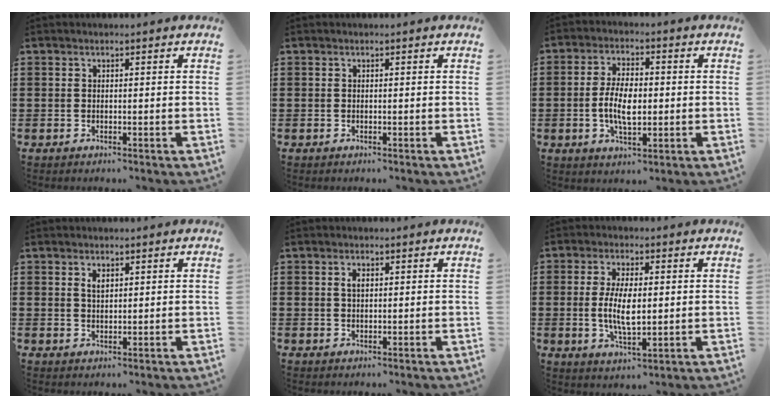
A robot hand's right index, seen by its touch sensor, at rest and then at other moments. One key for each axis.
{"total": 0.0}
{"total": 6.6, "fx": -0.7, "fy": 3.0, "fz": 5.8, "tx": -0.126, "ty": 0.001, "tz": -0.019}
{"total": 1.7, "fx": 0.9, "fy": 0.8, "fz": 1.2, "tx": -0.026, "ty": 0.005, "tz": 0.014}
{"total": 1.4, "fx": 0.4, "fy": 0.7, "fz": 1.2, "tx": -0.025, "ty": 0.006, "tz": 0.006}
{"total": 7.0, "fx": 0.0, "fy": 2.8, "fz": 6.4, "tx": -0.133, "ty": 0.002, "tz": -0.004}